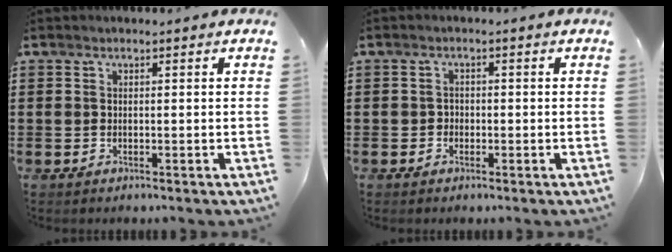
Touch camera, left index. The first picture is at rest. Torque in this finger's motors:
{"motor_torque": [-0.78, 0.82, -0.03, -0.01]}